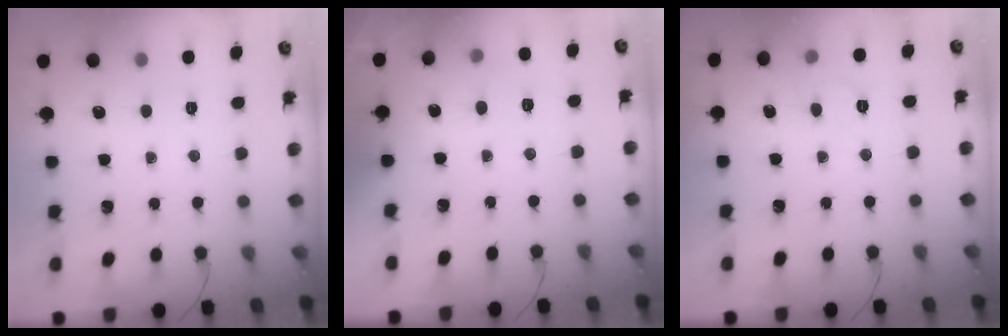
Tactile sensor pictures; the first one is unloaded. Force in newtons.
{"total": 3.8, "press": 3.4, "slide": 1.7}
{"total": 6.6, "press": 6.3, "slide": 1.6}